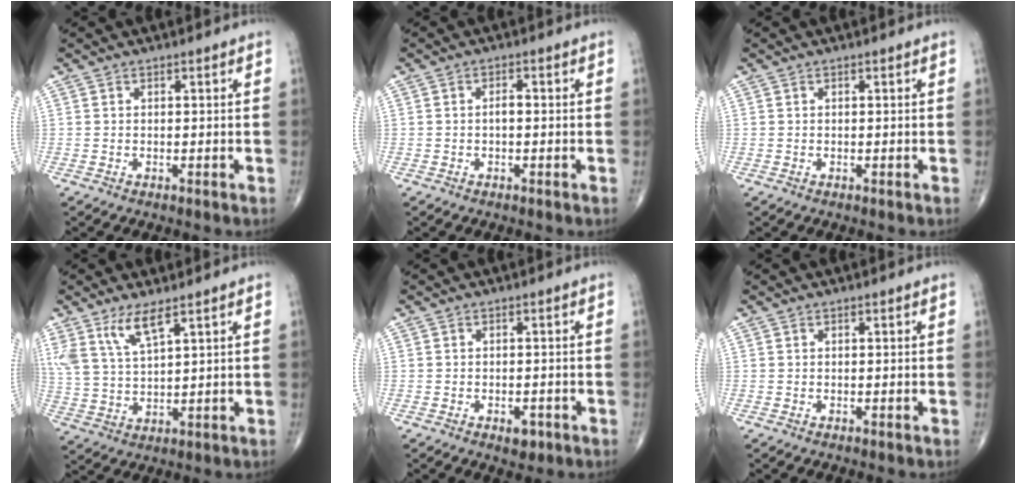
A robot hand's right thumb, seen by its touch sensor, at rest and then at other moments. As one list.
[{"total": 1.5, "force": [-0.2, 0.7, 1.3], "torque": [-0.021, 0.007, -0.004]}, {"total": 0.0}, {"total": 7.3, "force": [4.7, 1.9, 5.3], "torque": [-0.114, -0.019, 0.102]}, {"total": 2.7, "force": [-1.3, 1.5, 1.8], "torque": [-0.017, 0.002, -0.014]}, {"total": 0.0}]